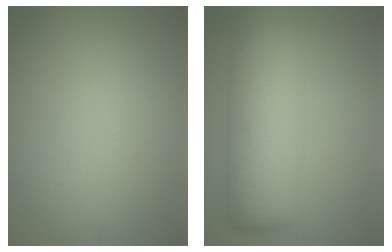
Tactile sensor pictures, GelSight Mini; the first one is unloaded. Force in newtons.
{"total": 10.1, "press": 10.1, "slide": 0.2}